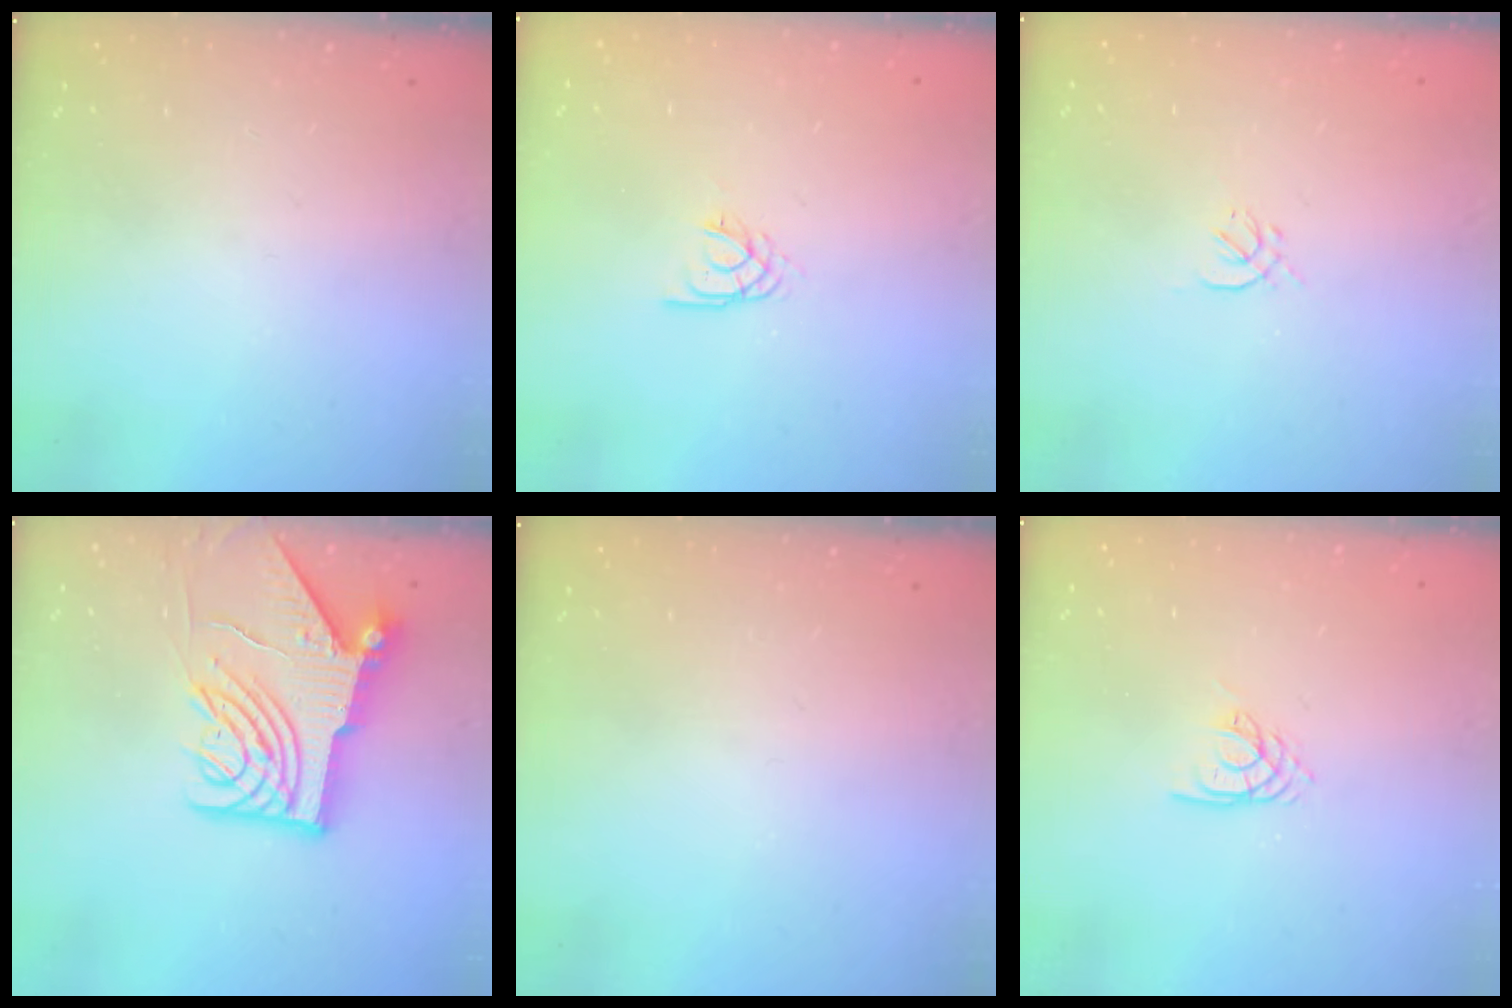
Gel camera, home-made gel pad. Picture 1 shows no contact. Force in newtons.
{"total": 2.2, "press": 2.2, "slide": 0.4}
{"total": 0.7, "press": 0.5, "slide": 0.5}
{"total": 12.2, "press": 12.1, "slide": 1.5}
{"total": 0.0}
{"total": 2.7, "press": 2.7, "slide": 0.1}